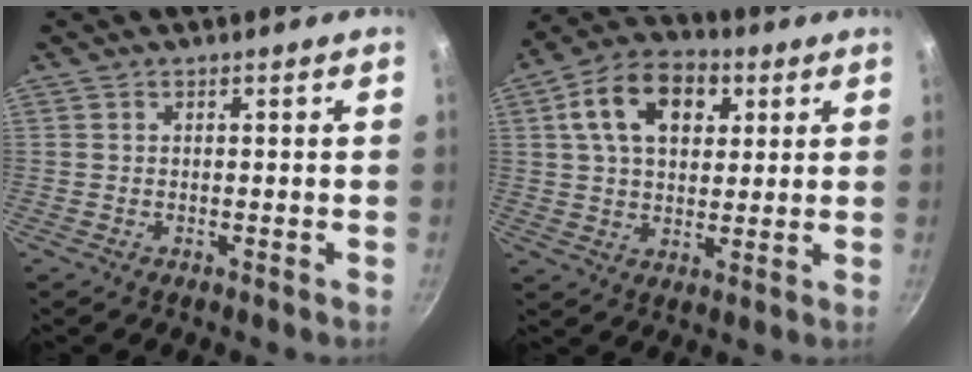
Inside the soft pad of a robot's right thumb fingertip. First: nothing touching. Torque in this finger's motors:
{"motor_torque": [-0.50, 2.74, 1.01, -0.21, 0.11]}